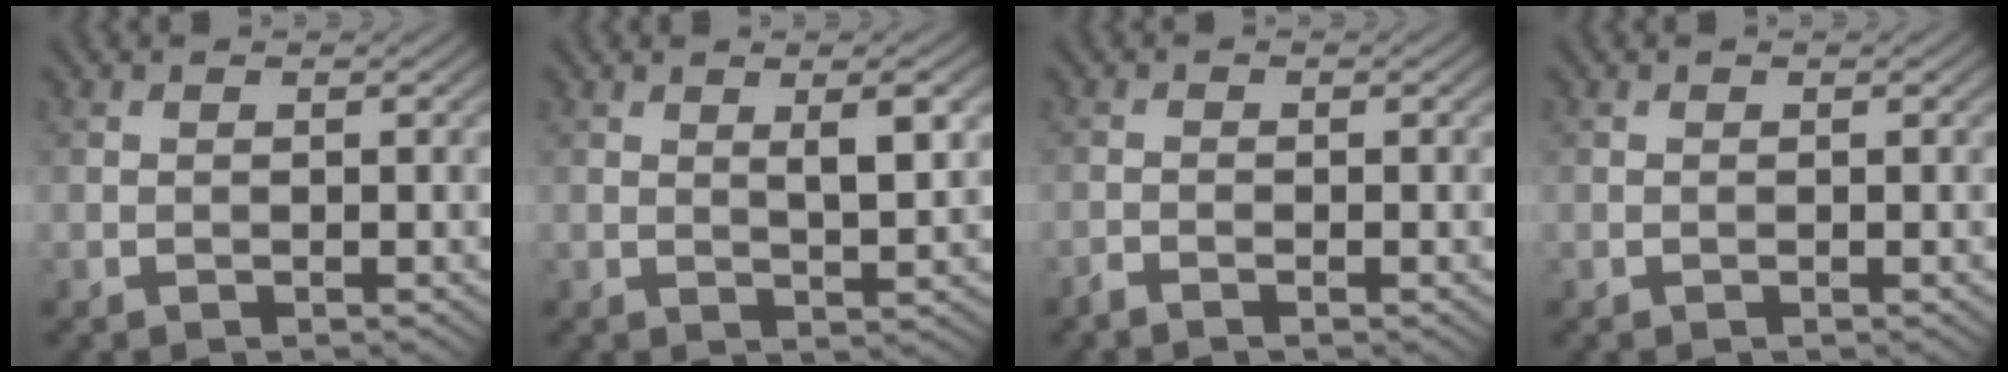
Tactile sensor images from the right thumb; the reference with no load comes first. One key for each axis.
{"total": 3.9, "fx": 1.3, "fy": 0.9, "fz": 3.6, "tx": -0.063, "ty": 0.000, "tz": 0.025}
{"total": 1.0, "fx": -0.9, "fy": 0.0, "fz": 0.6, "tx": -0.014, "ty": 0.000, "tz": -0.021}
{"total": 0.0}